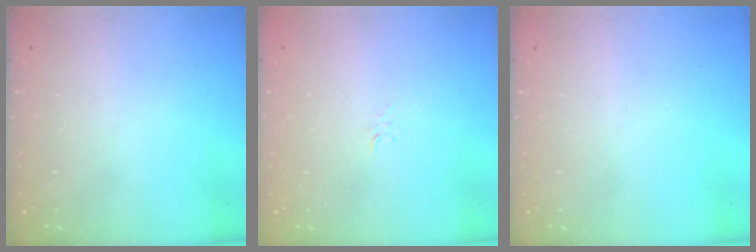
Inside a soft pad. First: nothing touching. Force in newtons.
{"total": 4.0, "press": 4.0, "slide": 0.7}
{"total": 0.0}